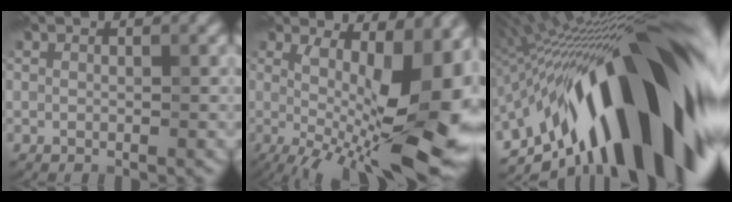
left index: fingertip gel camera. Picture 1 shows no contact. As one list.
[{"total": 16.6, "force": [-1.1, 5.8, 15.5], "torque": [-0.186, 0.001, -0.008]}, {"total": 21.1, "force": [-6.3, 7.4, 18.7], "torque": [-0.274, 0.017, -0.120]}]